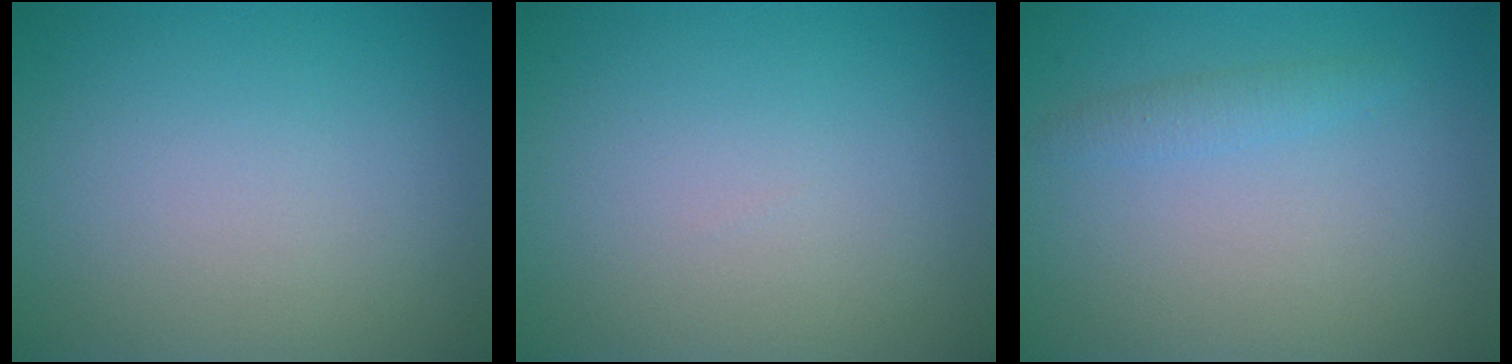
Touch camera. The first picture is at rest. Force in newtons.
{"total": 0.0}
{"total": 1.2, "press": 1.2, "slide": 0.1}